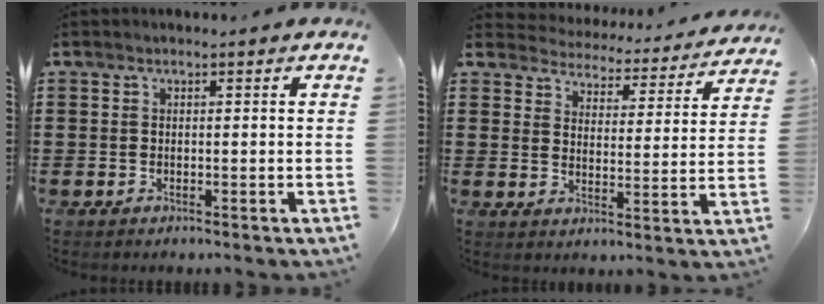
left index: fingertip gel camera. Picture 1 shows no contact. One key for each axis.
{"total": 3.8, "fx": 3.7, "fy": 0.3, "fz": -0.4, "tx": -0.011, "ty": -0.038, "tz": 0.058}